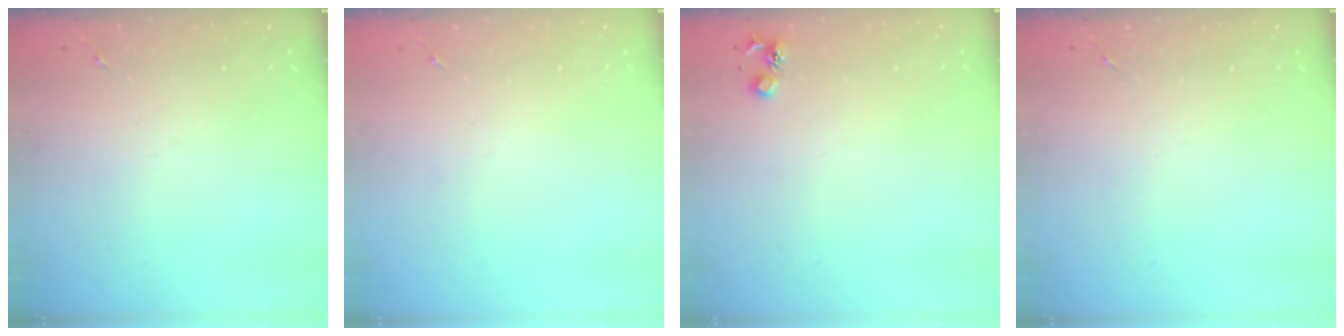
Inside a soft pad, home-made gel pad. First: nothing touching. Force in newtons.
{"total": 0.0}
{"total": 4.5, "press": 4.5, "slide": 0.6}
{"total": 0.0}